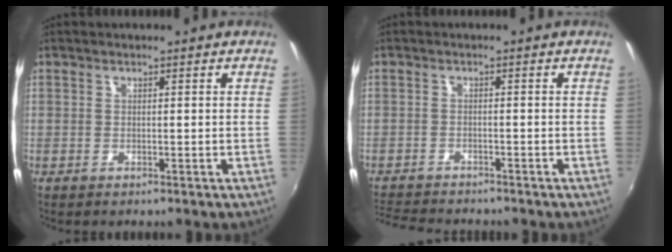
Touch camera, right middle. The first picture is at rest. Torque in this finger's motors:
{"motor_torque": [-0.59, -0.88, -0.06, 0.01]}